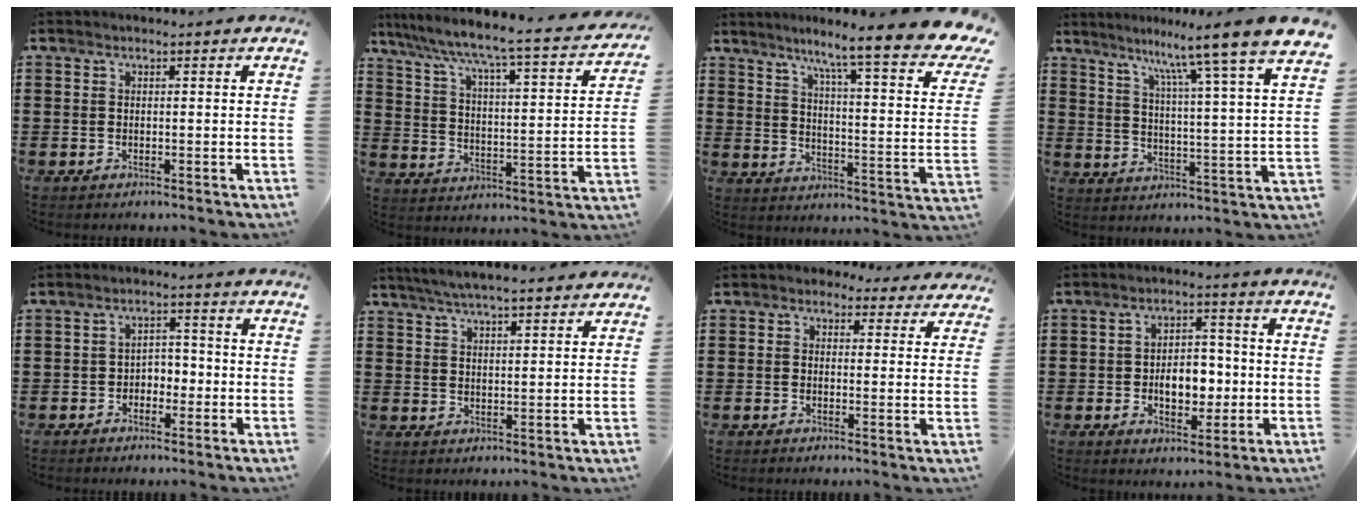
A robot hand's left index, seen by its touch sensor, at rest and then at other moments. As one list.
[{"total": 4.6, "force": [3.8, -0.5, 2.5], "torque": [-0.071, -0.048, 0.049]}, {"total": 9.0, "force": [6.7, -0.1, 6.0], "torque": [-0.111, -0.064, 0.095]}, {"total": 9.3, "force": [8.0, -1.7, 4.5], "torque": [-0.097, -0.072, 0.120]}, {"total": 2.7, "force": [-1.5, 1.9, 1.3], "torque": [-0.030, 0.007, -0.034]}, {"total": 4.6, "force": [4.4, 0.2, 1.5], "torque": [-0.042, -0.012, 0.079]}, {"total": 2.6, "force": [2.1, 1.4, 0.6], "torque": [-0.013, -0.001, 0.037]}, {"total": 6.9, "force": [-1.1, 4.3, 5.3], "torque": [-0.084, 0.006, -0.024]}]